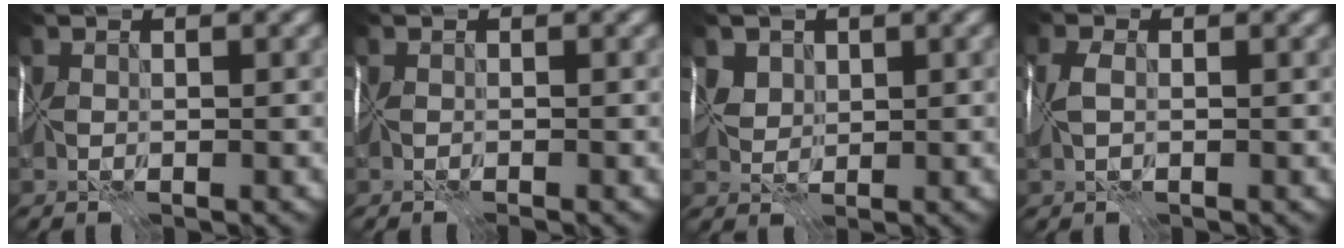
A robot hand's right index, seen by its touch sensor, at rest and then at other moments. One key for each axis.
{"total": 1.0, "fx": -0.9, "fy": 0.2, "fz": 0.2, "tx": 0.000, "ty": -0.008, "tz": -0.023}
{"total": 1.7, "fx": 1.6, "fy": 0.6, "fz": 0.0, "tx": 0.003, "ty": -0.004, "tz": 0.044}
{"total": 1.1, "fx": 0.2, "fy": 0.2, "fz": 1.1, "tx": -0.023, "ty": 0.003, "tz": 0.006}